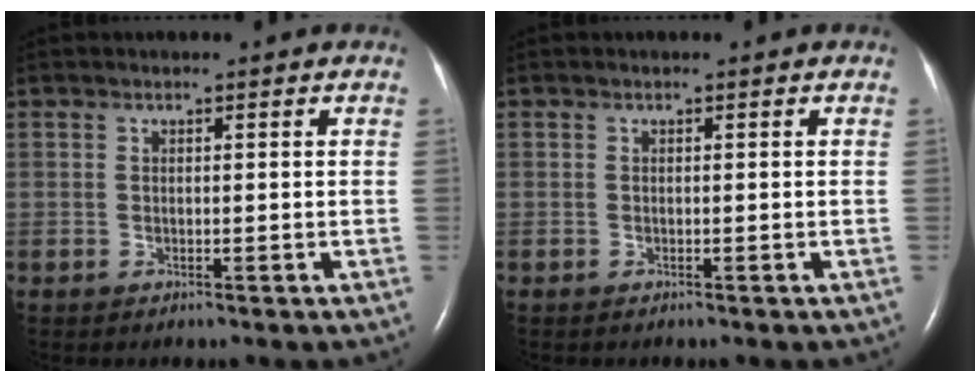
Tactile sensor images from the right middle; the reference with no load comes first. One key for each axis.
{"total": 0.0}